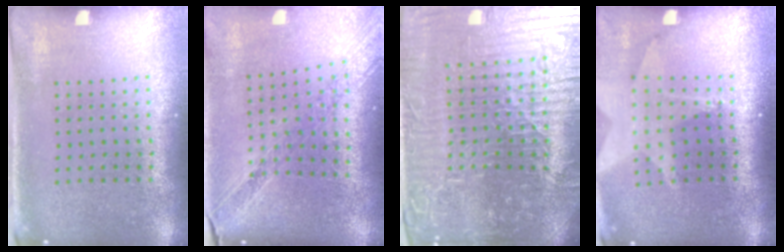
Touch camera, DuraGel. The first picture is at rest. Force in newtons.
{"total": 1.1, "press": 1.1, "slide": 0.2}
{"total": 7.3, "press": 6.6, "slide": 3.1}
{"total": 1.9, "press": 1.5, "slide": 1.2}